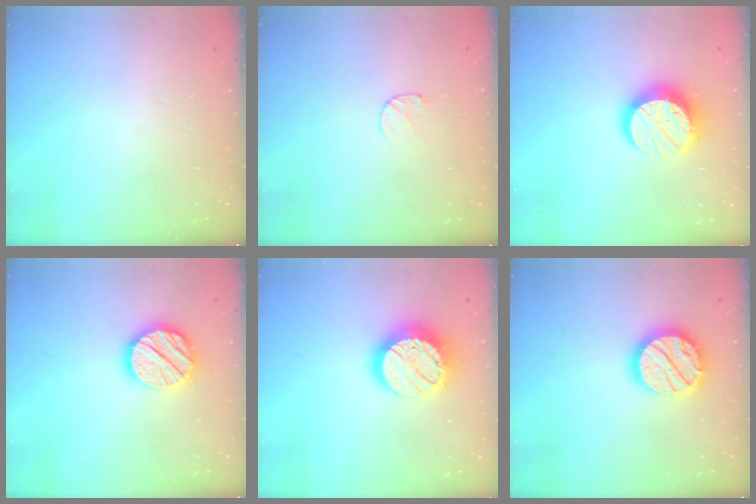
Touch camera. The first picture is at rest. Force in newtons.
{"total": 5.0, "press": 5.0, "slide": 0.4}
{"total": 12.8, "press": 12.8, "slide": 1.1}
{"total": 14.3, "press": 14.2, "slide": 2.0}
{"total": 14.8, "press": 14.8, "slide": 0.6}
{"total": 17.7, "press": 17.6, "slide": 1.4}